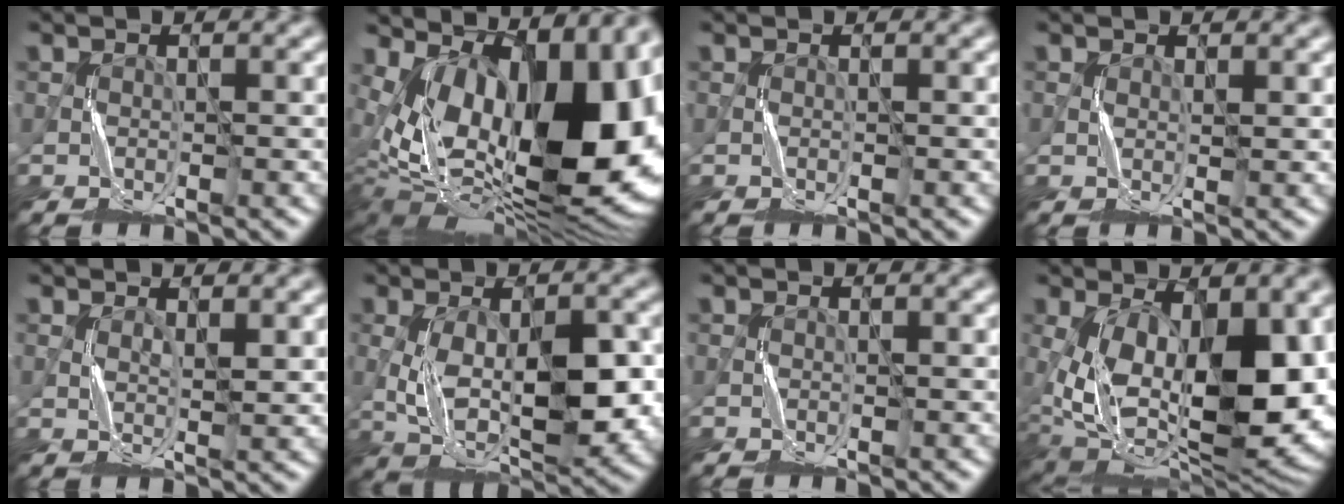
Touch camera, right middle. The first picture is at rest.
{"total": 17.7, "force": [3.2, 9.7, 14.4], "torque": [-0.217, 0.007, 0.059]}
{"total": 0.0}
{"total": 0.6, "force": [0.4, 0.0, 0.4], "torque": [-0.009, -0.002, 0.007]}
{"total": 1.5, "force": [0.9, 0.3, 1.2], "torque": [-0.027, -0.001, 0.018]}
{"total": 8.7, "force": [-0.6, 3.9, 7.8], "torque": [-0.137, -0.003, -0.006]}
{"total": 0.0}
{"total": 16.1, "force": [0.2, 8.2, 13.9], "torque": [-0.220, -0.023, 0.020]}